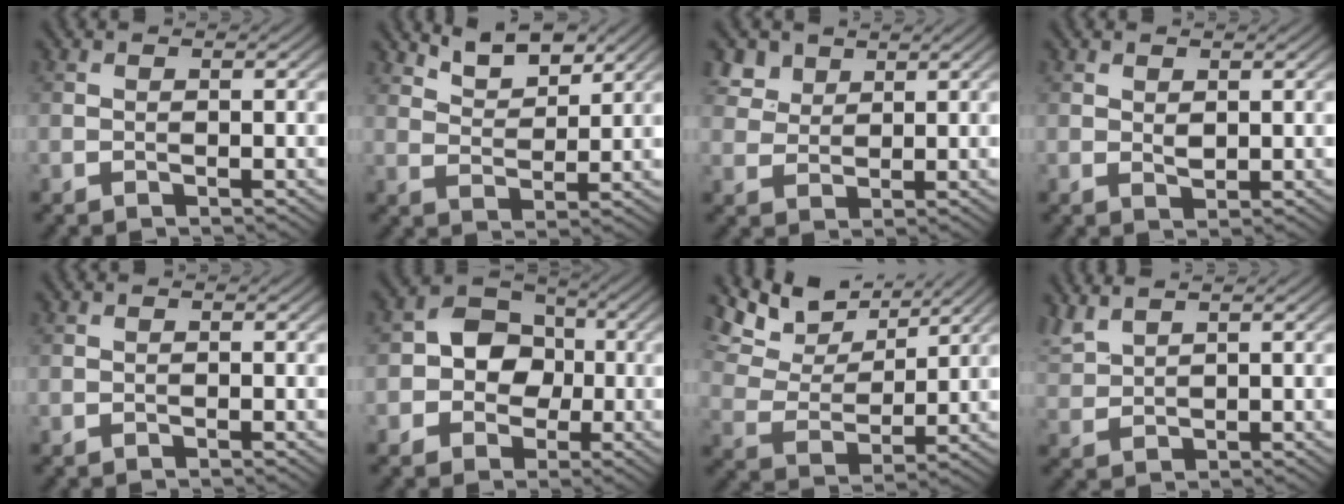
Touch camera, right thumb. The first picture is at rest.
{"total": 5.2, "force": [4.0, 1.9, 2.7], "torque": [-0.056, -0.006, 0.083]}
{"total": 4.0, "force": [2.7, 2.6, 1.5], "torque": [-0.050, -0.006, 0.067]}
{"total": 1.3, "force": [0.6, 0.8, 0.8], "torque": [-0.019, -0.003, 0.013]}
{"total": 0.0}
{"total": 6.7, "force": [-0.6, 5.8, 3.4], "torque": [-0.053, 0.003, -0.037]}
{"total": 10.7, "force": [8.1, 4.3, 5.6], "torque": [-0.144, -0.002, 0.141]}
{"total": 3.6, "force": [3.1, 0.7, 1.7], "torque": [-0.054, 0.010, 0.073]}